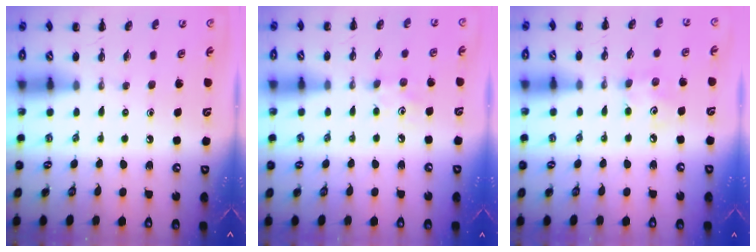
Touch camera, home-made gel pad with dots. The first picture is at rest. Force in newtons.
{"total": 4.5, "press": 4.3, "slide": 1.3}
{"total": 4.8, "press": 4.7, "slide": 1.2}